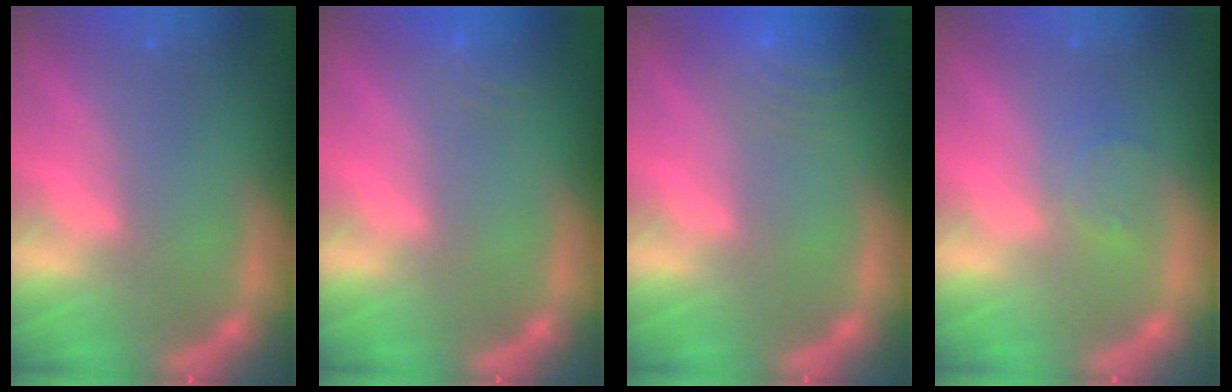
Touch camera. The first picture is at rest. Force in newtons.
{"total": 2.5}
{"total": 9.1}
{"total": 2.4}